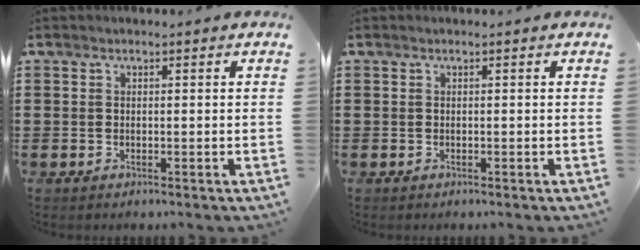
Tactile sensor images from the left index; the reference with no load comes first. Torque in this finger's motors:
{"motor_torque": [-0.05, -0.04, 0.00, 0.00]}